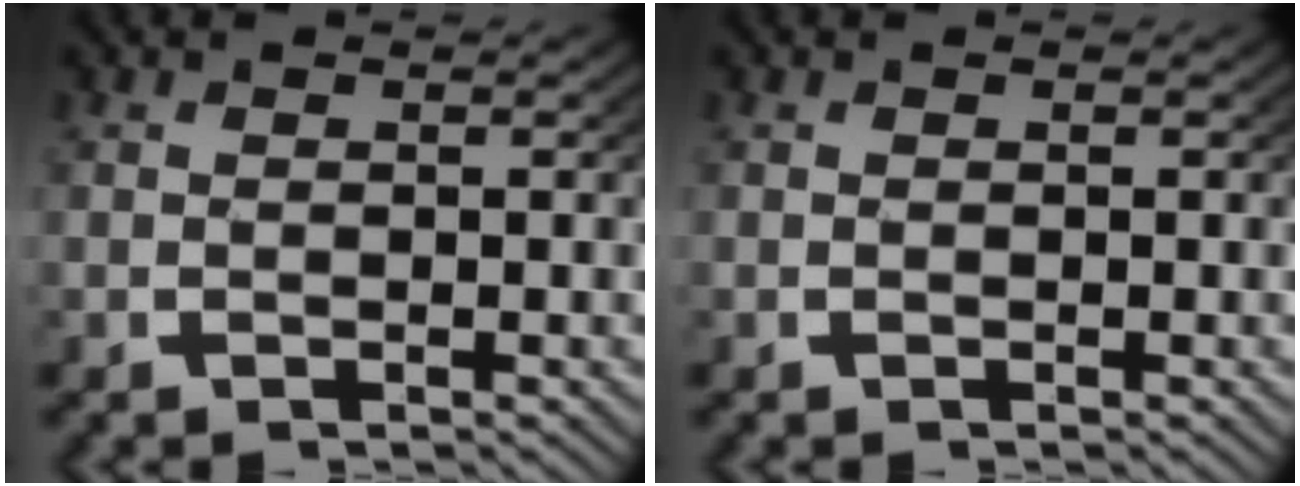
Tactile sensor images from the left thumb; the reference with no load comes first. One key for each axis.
{"total": 0.0}